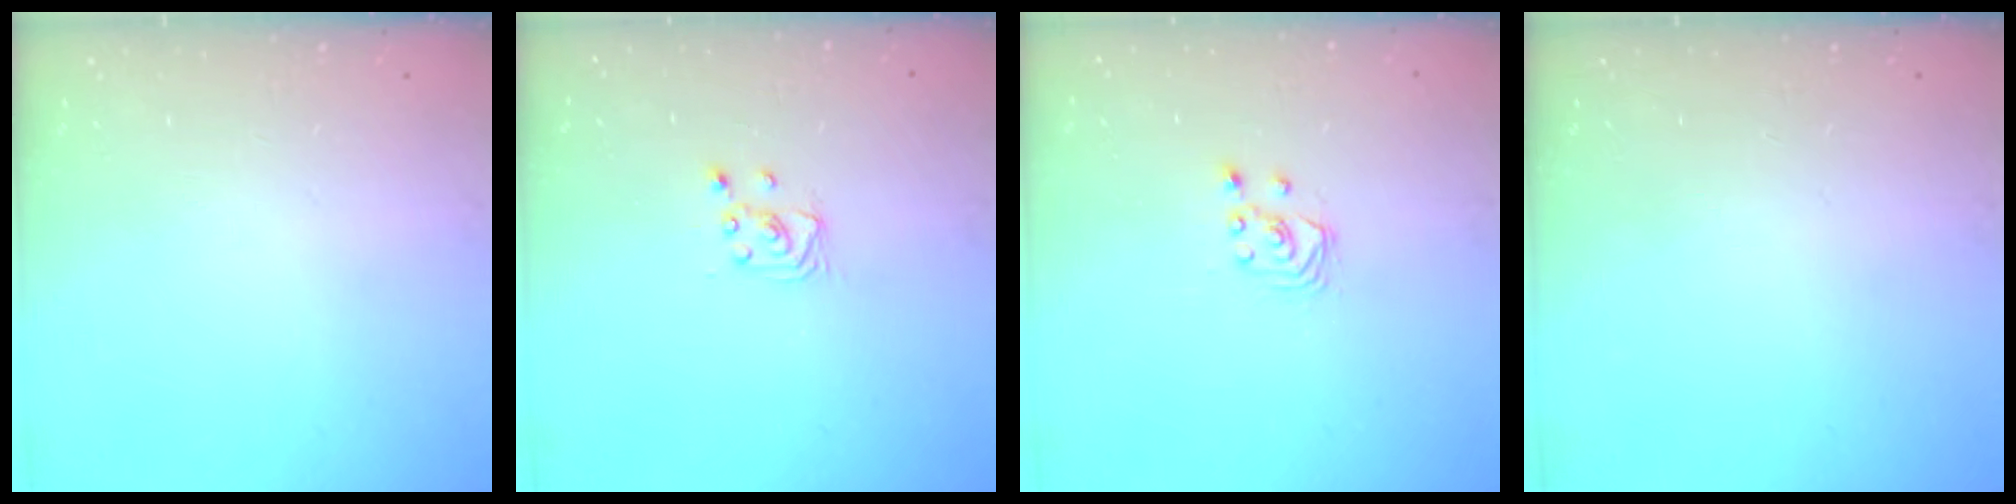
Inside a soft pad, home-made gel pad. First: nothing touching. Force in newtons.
{"total": 2.5, "press": 2.5, "slide": 0.2}
{"total": 2.1, "press": 2.1, "slide": 0.3}
{"total": 0.0}